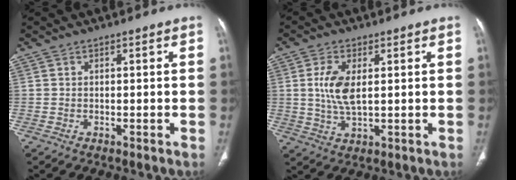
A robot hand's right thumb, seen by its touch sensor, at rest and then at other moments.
{"total": 6.8, "force": [1.2, 3.1, 5.9], "torque": [-0.129, -0.007, 0.027]}